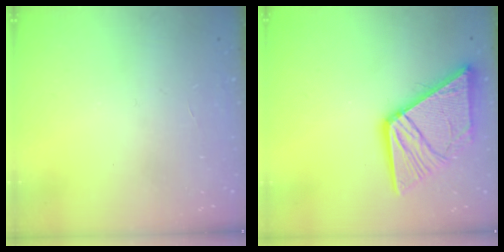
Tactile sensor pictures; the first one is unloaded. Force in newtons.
{"total": 15.2, "press": 15.1, "slide": 1.5}